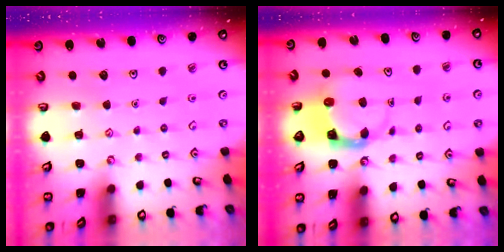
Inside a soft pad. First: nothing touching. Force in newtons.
{"total": 4.0, "press": 3.9, "slide": 0.4}